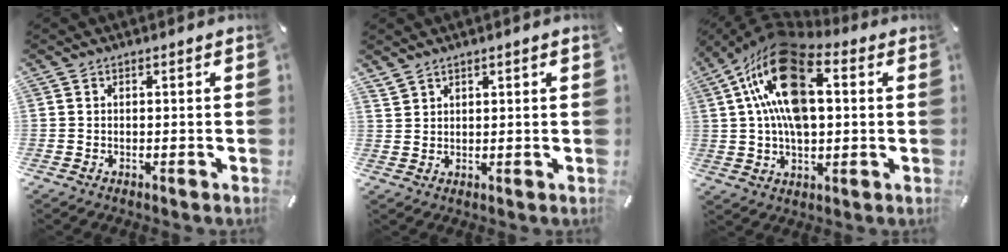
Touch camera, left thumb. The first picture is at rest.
{"total": 1.8, "force": [1.6, 0.6, 0.3], "torque": [-0.006, -0.004, 0.033]}
{"total": 19.4, "force": [5.5, 11.2, 14.8], "torque": [-0.286, -0.002, 0.095]}